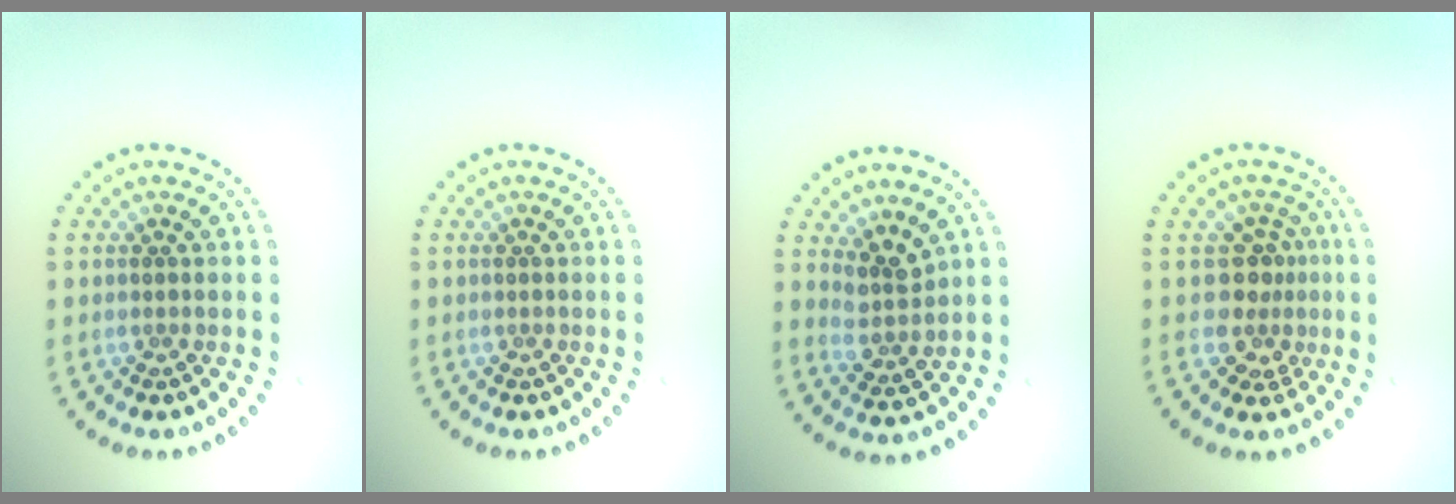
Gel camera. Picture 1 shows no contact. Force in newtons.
{"total": 0.0}
{"total": 2.7, "press": 2.0, "slide": 1.8}
{"total": 2.9, "press": 2.2, "slide": 2.0}